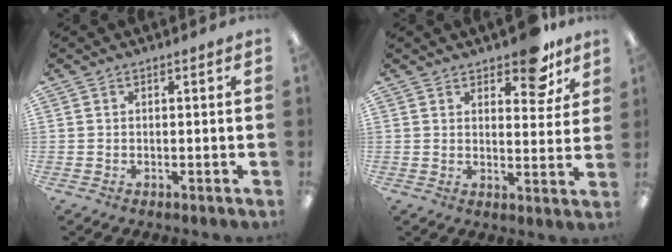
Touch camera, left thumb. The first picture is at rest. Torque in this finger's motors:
{"motor_torque": [0.82, 0.53, 0.48, -0.53, 0.08]}